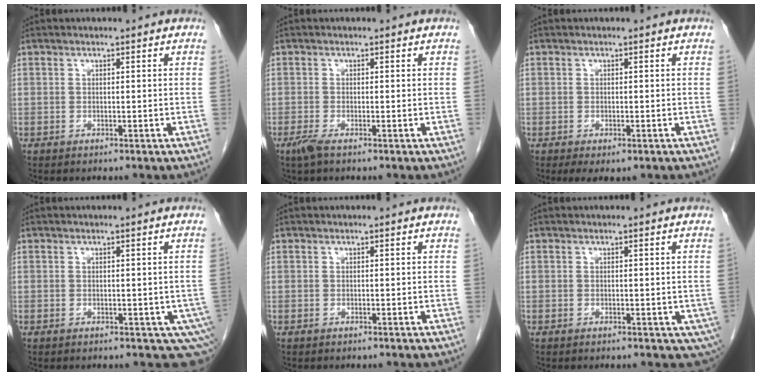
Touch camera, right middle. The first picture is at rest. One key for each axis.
{"total": 1.7, "fx": -1.2, "fy": 0.2, "fz": 1.2, "tx": -0.033, "ty": -0.006, "tz": -0.026}
{"total": 3.0, "fx": -1.8, "fy": 1.4, "fz": 1.9, "tx": -0.025, "ty": -0.005, "tz": -0.019}
{"total": 4.7, "fx": -1.2, "fy": 3.2, "fz": 3.2, "tx": -0.020, "ty": -0.004, "tz": -0.010}
{"total": 0.0}
{"total": 2.9, "fx": -0.4, "fy": 1.9, "fz": 2.2, "tx": -0.019, "ty": -0.001, "tz": -0.001}